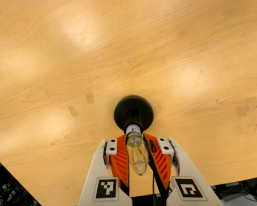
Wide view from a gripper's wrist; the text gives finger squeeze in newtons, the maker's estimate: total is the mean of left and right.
{"total": 18.3, "left": 16.7, "right": 19.8}